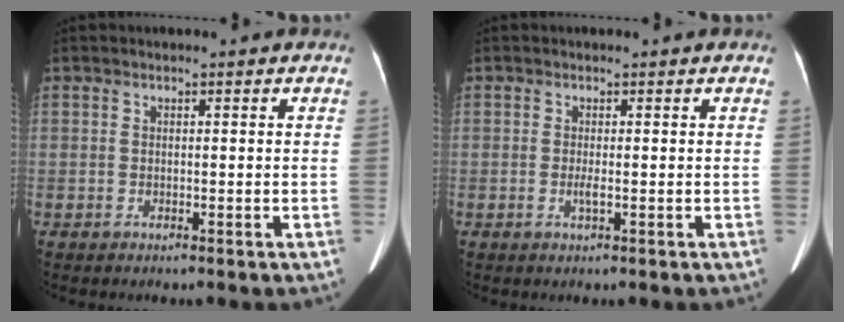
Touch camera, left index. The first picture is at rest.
{"total": 1.1, "force": [-0.2, 0.0, 1.1], "torque": [-0.023, -0.002, -0.004]}